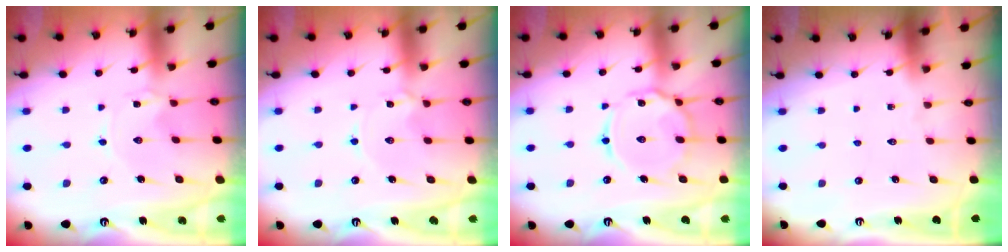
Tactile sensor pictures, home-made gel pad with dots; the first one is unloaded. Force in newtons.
{"total": 2.2, "press": 2.2, "slide": 0.2}
{"total": 11.2, "press": 11.2, "slide": 0.8}
{"total": 0.0}